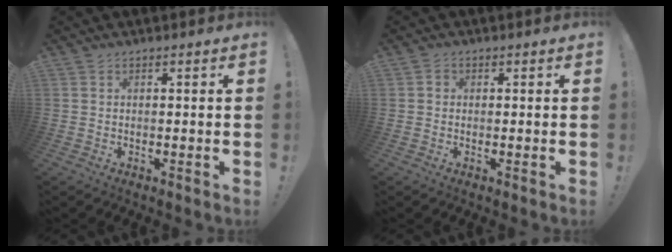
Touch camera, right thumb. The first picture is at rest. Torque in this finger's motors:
{"motor_torque": [0.31, 0.13, 0.07, -0.15, -0.01]}